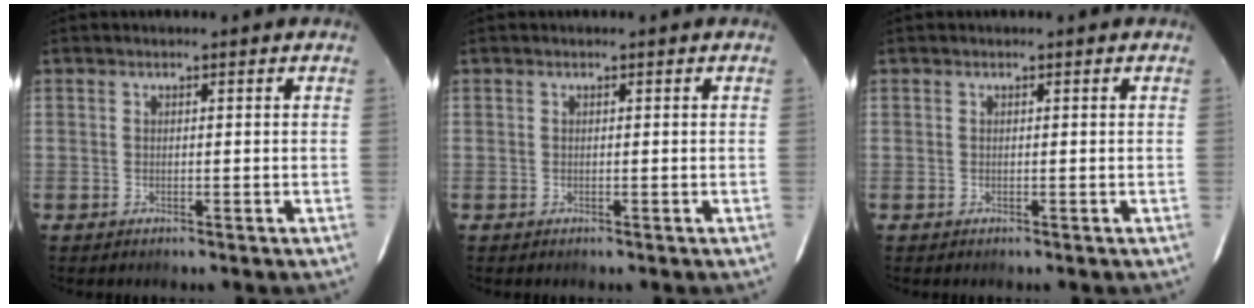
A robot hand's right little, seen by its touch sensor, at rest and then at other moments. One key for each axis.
{"total": 0.0}
{"total": 0.0}